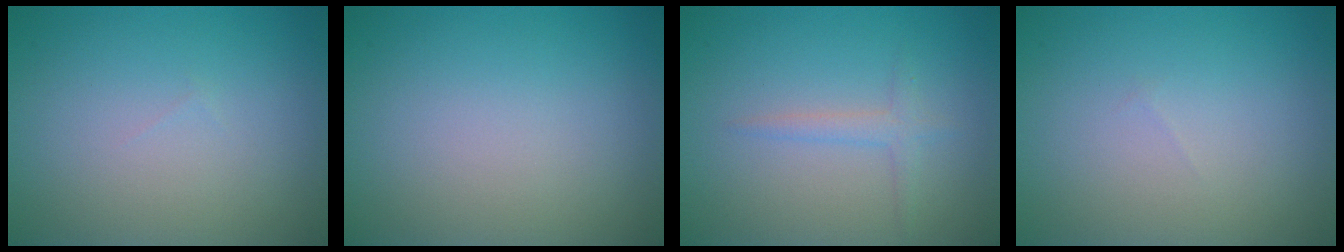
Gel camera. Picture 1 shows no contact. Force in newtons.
{"total": 0.0}
{"total": 1.4, "press": 1.4, "slide": 0.1}
{"total": 0.0}